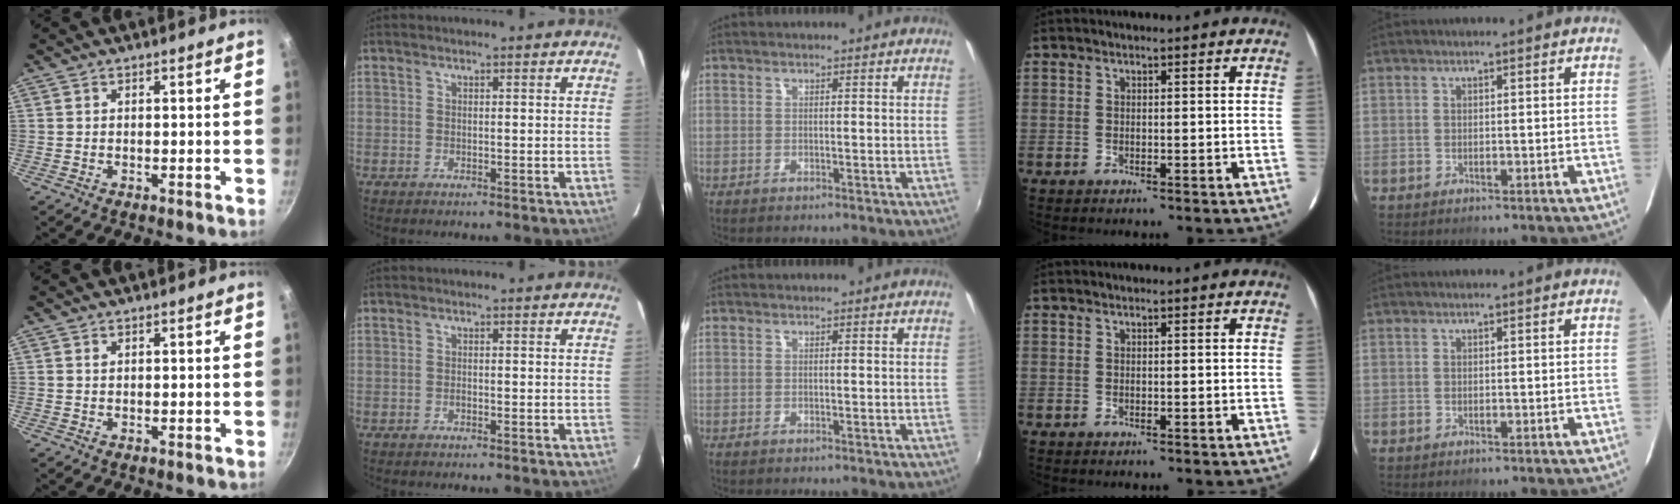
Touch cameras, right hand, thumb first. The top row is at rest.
{"thumb": {"total": 0.5, "force": [0.2, 0.4, 0.2], "torque": [-0.002, 0.000, 0.004]}, "index": {"total": 0.5, "force": [-0.3, 0.4, 0.2], "torque": [-0.003, 0.001, -0.006]}}